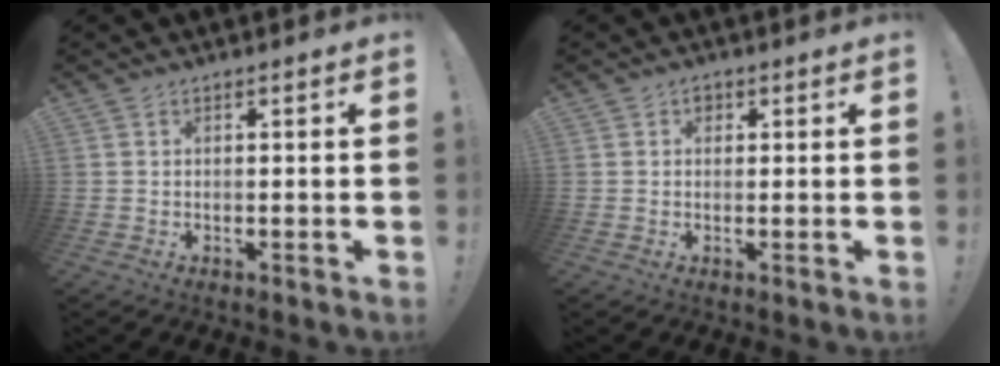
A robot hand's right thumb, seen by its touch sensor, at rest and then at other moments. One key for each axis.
{"total": 1.6, "fx": 0.4, "fy": 1.4, "fz": 0.7, "tx": -0.008, "ty": 0.002, "tz": 0.005}